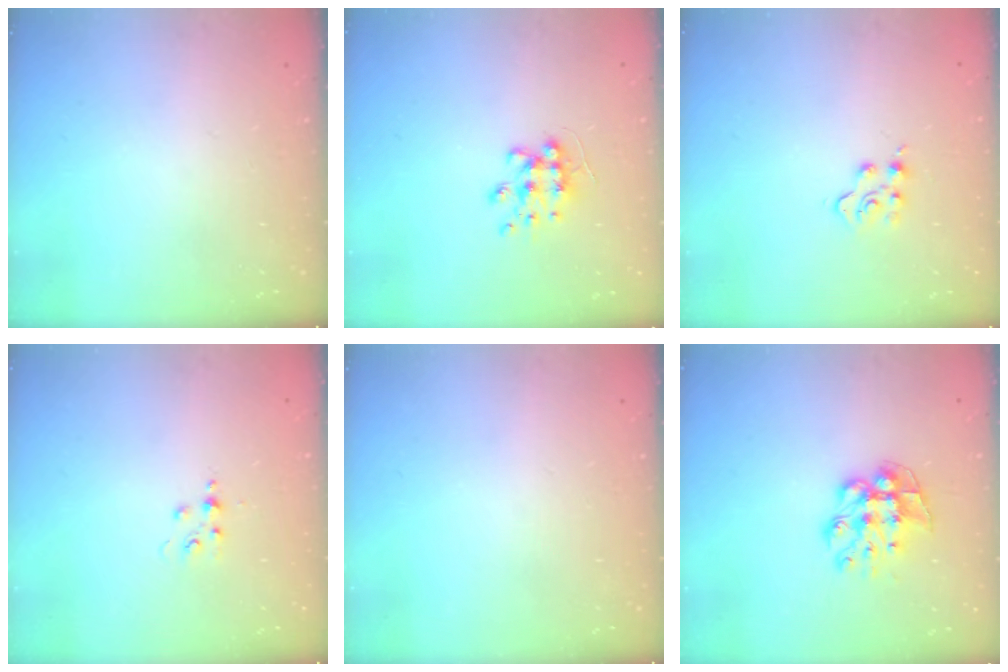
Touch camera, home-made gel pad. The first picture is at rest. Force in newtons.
{"total": 8.4, "press": 8.3, "slide": 0.6}
{"total": 4.2, "press": 4.2, "slide": 0.5}
{"total": 3.9, "press": 3.9, "slide": 0.5}
{"total": 0.0}
{"total": 9.6, "press": 9.6, "slide": 0.6}